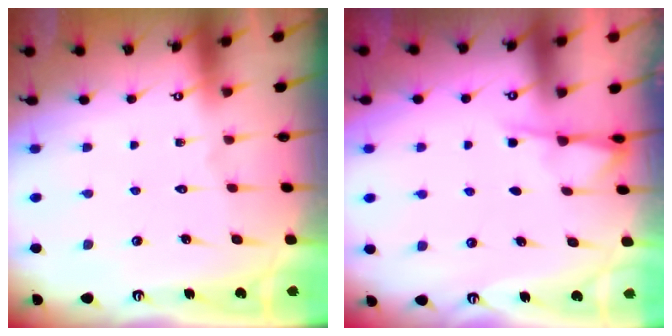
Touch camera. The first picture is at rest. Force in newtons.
{"total": 2.5, "press": 2.5, "slide": 0.4}